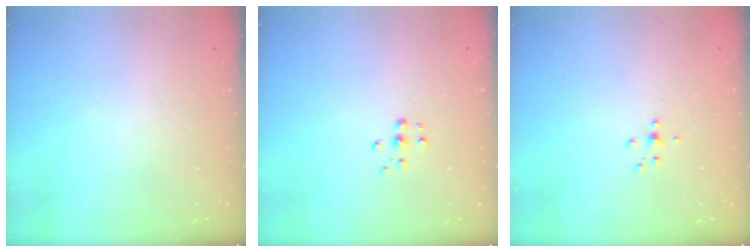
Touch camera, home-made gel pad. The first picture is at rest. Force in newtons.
{"total": 5.3, "press": 5.3, "slide": 0.4}
{"total": 3.5, "press": 3.3, "slide": 1.0}